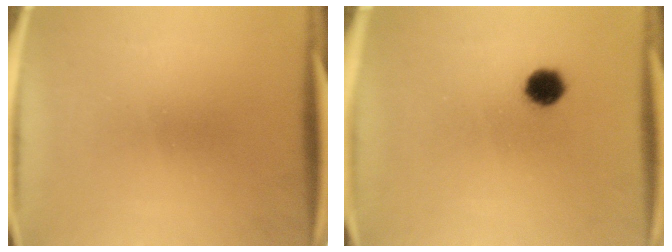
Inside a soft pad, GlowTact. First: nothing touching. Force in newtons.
{"total": 5.1}